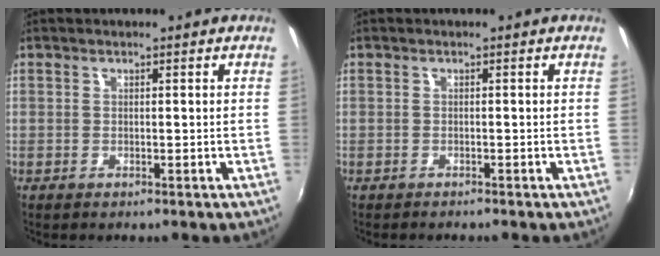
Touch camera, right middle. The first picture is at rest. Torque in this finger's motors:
{"motor_torque": [-0.84, -0.94, -0.28, -0.02]}